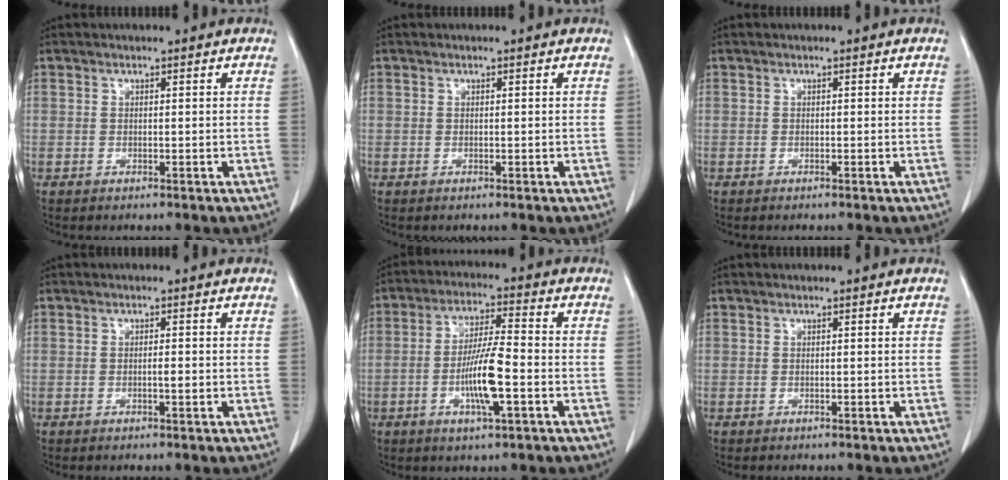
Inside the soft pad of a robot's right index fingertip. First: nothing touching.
{"total": 0.0}
{"total": 0.0}
{"total": 1.2, "force": [-0.3, 0.2, 1.1], "torque": [-0.021, 0.000, -0.005]}
{"total": 9.1, "force": [-2.6, 1.0, 8.7], "torque": [-0.165, -0.001, -0.050]}
{"total": 0.0}